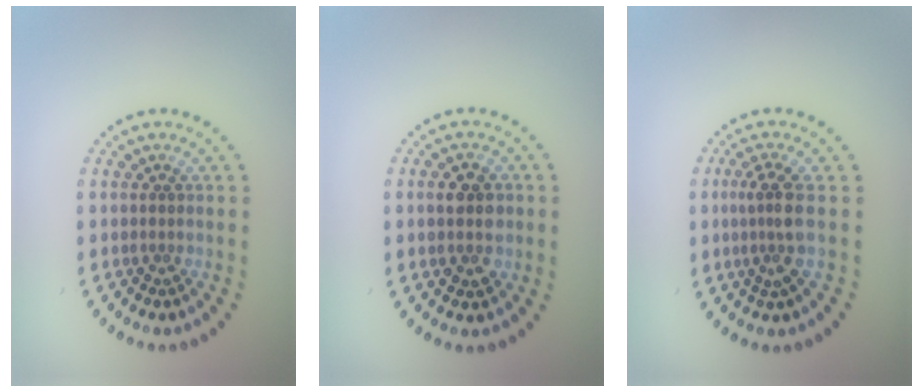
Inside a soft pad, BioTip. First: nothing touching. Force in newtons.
{"total": 3.8, "press": 3.8, "slide": 0.2}
{"total": 2.7, "press": 2.2, "slide": 1.7}